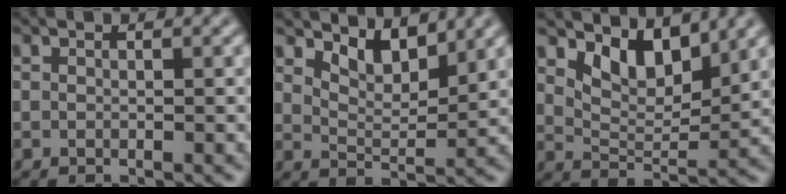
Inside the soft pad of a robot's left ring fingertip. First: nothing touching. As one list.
[{"total": 3.6, "force": [3.1, 1.0, 1.6], "torque": [-0.038, -0.008, 0.053]}, {"total": 4.7, "force": [3.4, 2.0, 2.6], "torque": [-0.055, -0.010, 0.057]}]